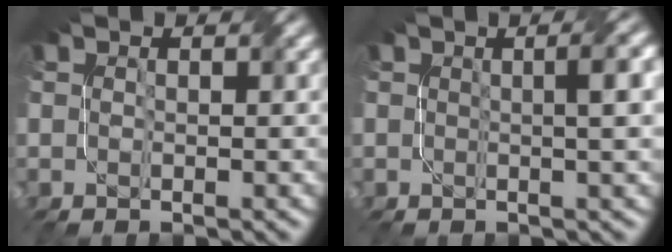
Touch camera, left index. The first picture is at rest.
{"total": 3.0, "force": [0.2, 0.7, 2.9], "torque": [-0.027, 0.015, 0.002]}